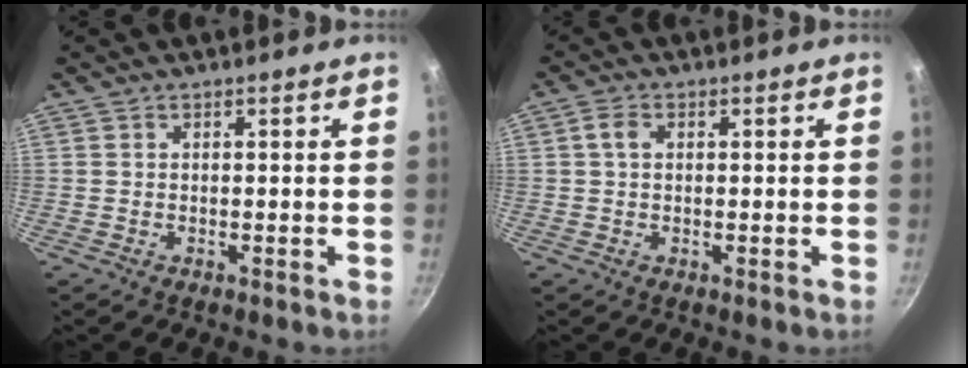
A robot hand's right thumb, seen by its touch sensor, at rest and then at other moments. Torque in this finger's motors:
{"motor_torque": [-0.50, 0.57, 0.38, -0.19, -0.02]}